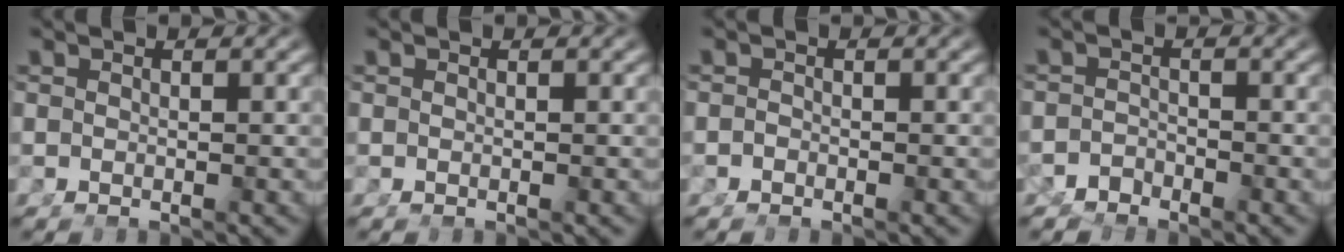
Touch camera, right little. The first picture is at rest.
{"total": 0.0}
{"total": 0.9, "force": [-0.6, -0.6, -0.2], "torque": [0.005, -0.007, -0.008]}
{"total": 2.0, "force": [-2.0, 0.4, -0.3], "torque": [0.006, -0.013, -0.030]}